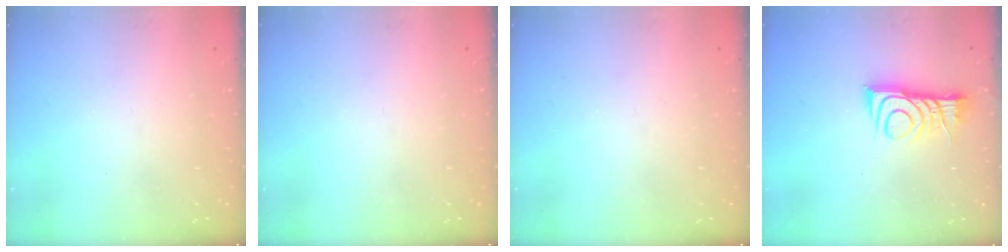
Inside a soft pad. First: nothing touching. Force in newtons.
{"total": 0.0}
{"total": 0.0}
{"total": 10.4, "press": 10.4, "slide": 0.0}